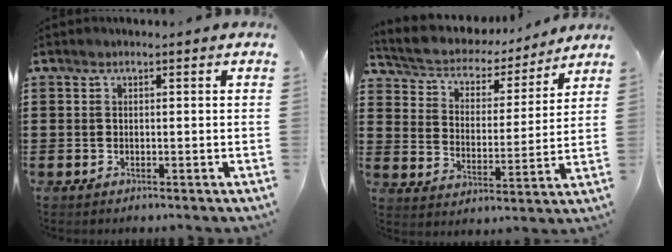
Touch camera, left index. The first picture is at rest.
{"total": 5.0, "force": [4.7, 1.6, 0.8], "torque": [-0.044, -0.033, 0.075]}